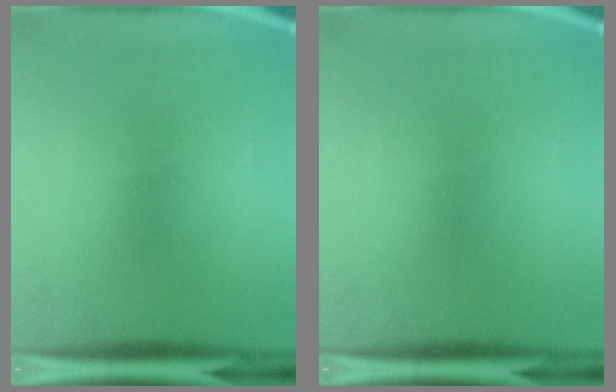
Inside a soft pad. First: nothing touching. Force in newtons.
{"total": 0.0}